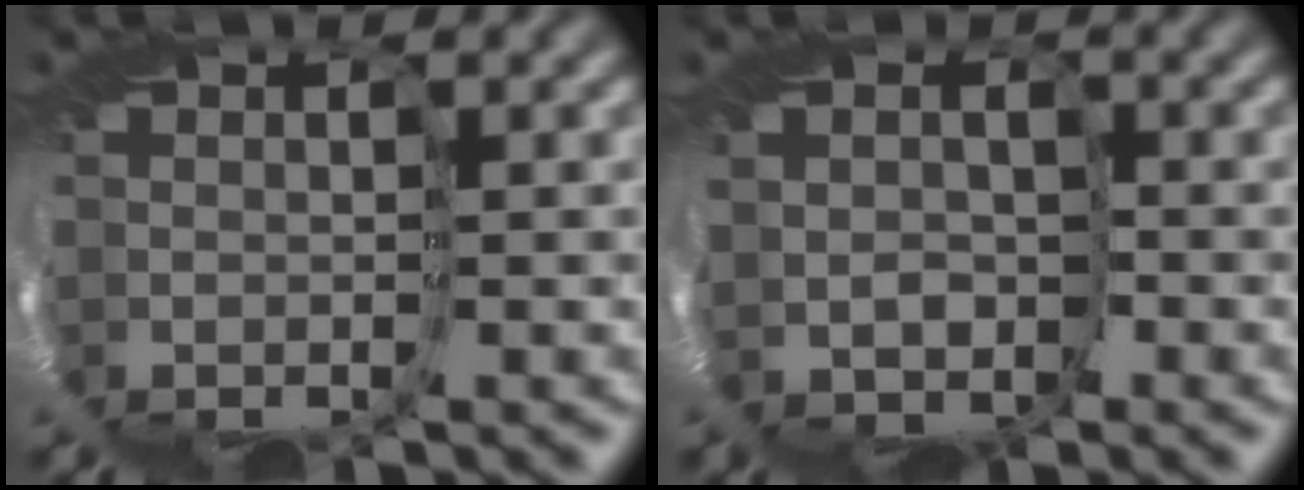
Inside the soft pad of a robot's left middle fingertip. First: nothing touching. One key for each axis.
{"total": 1.7, "fx": 1.3, "fy": 1.0, "fz": -0.5, "tx": 0.009, "ty": 0.004, "tz": 0.013}